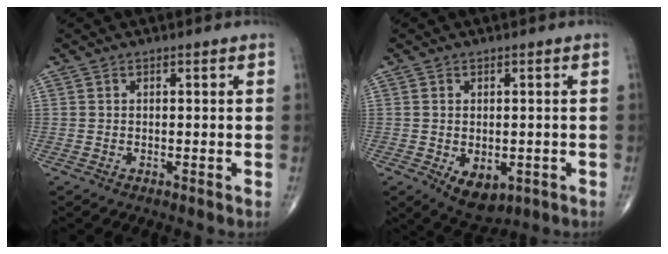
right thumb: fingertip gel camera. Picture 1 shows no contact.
{"total": 6.7, "force": [-2.0, 4.2, 4.9], "torque": [-0.061, -0.005, -0.014]}